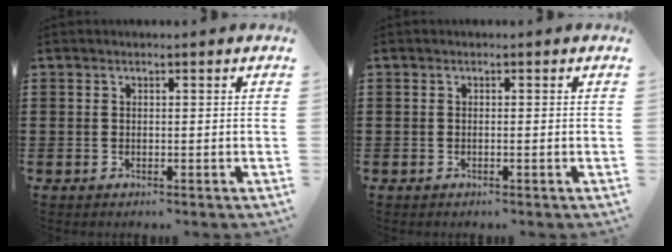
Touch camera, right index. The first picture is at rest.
{"total": 0.5, "force": [-0.3, -0.1, 0.5], "torque": [-0.008, -0.002, -0.005]}